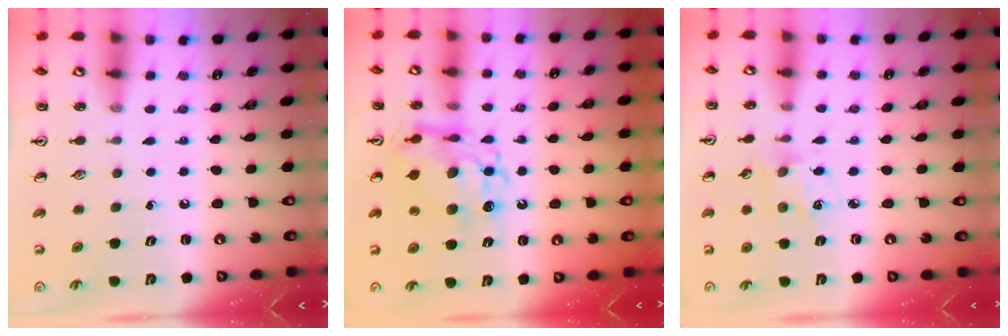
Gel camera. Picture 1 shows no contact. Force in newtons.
{"total": 12.1, "press": 12.1, "slide": 1.1}
{"total": 2.5, "press": 2.5, "slide": 0.4}